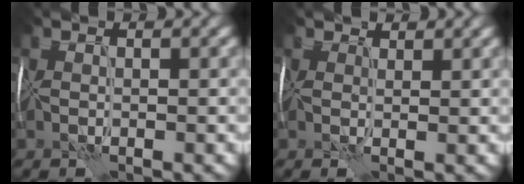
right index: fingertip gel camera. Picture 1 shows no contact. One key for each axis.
{"total": 2.3, "fx": 1.6, "fy": 1.2, "fz": 1.1, "tx": -0.023, "ty": 0.010, "tz": 0.012}